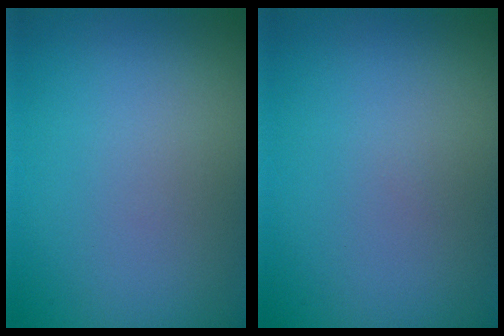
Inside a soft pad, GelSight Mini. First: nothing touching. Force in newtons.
{"total": 0.0}